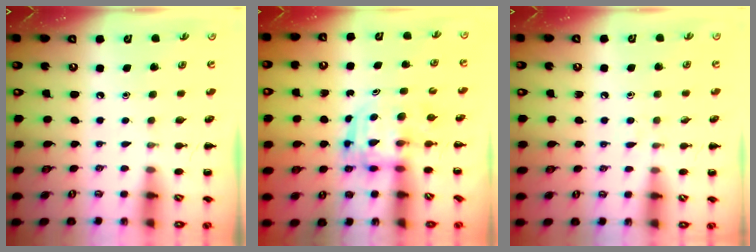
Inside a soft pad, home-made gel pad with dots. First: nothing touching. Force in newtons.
{"total": 3.1, "press": 3.1, "slide": 0.3}
{"total": 4.7, "press": 4.3, "slide": 1.9}